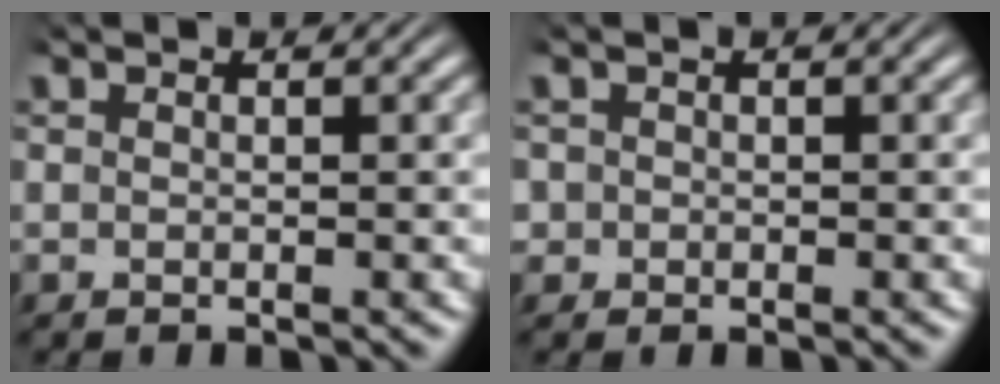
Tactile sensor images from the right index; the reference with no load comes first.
{"total": 1.9, "force": [-0.3, 1.9, 0.2], "torque": [-0.014, -0.008, -0.007]}